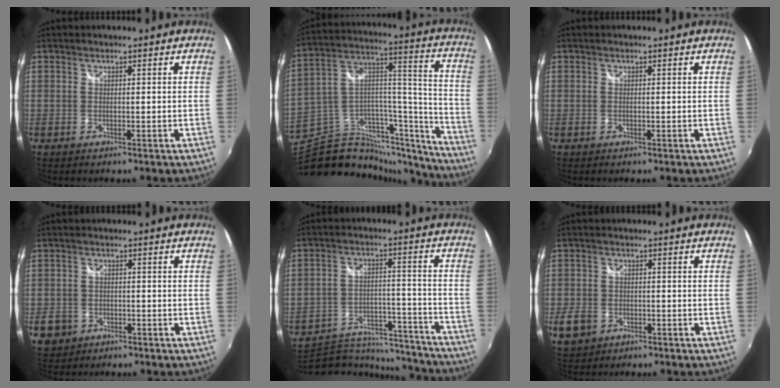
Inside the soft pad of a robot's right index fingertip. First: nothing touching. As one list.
[{"total": 27.4, "force": [-23.2, 10.3, 10.1], "torque": [-0.148, 0.066, -0.352]}, {"total": 0.0}, {"total": 4.8, "force": [-2.0, 4.1, 1.2], "torque": [-0.043, 0.003, -0.030]}, {"total": 18.5, "force": [-16.9, 5.9, 4.7], "torque": [-0.093, 0.026, -0.230]}, {"total": 5.6, "force": [-2.4, 4.4, 2.3], "torque": [-0.067, 0.000, -0.040]}]